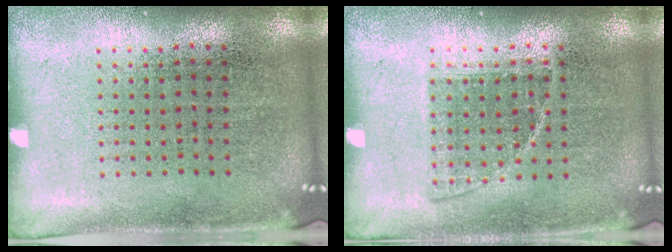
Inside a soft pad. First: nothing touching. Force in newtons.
{"total": 0.8, "press": 0.7, "slide": 0.4}